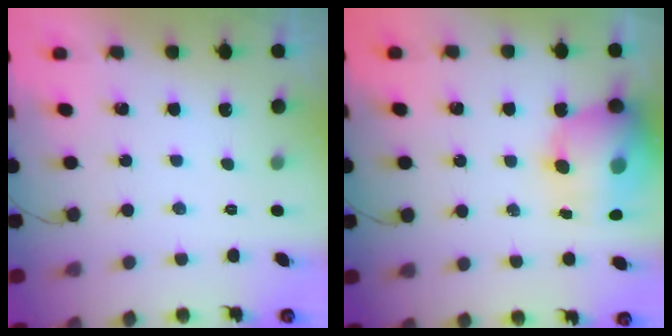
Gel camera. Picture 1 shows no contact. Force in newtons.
{"total": 18.8, "press": 18.3, "slide": 4.3}